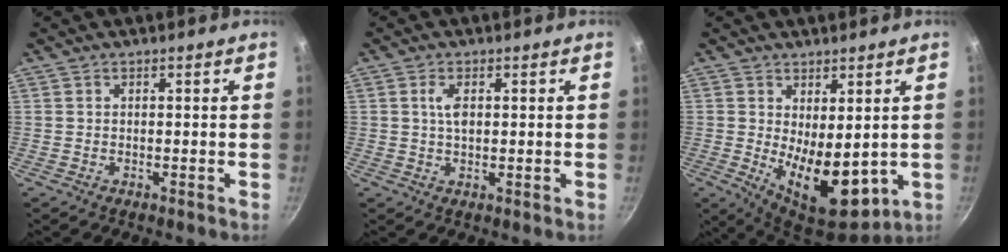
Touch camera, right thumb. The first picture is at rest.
{"total": 3.2, "force": [0.7, 1.5, 2.8], "torque": [-0.051, 0.004, 0.014]}
{"total": 12.4, "force": [0.0, 6.3, 10.6], "torque": [-0.137, -0.034, 0.020]}